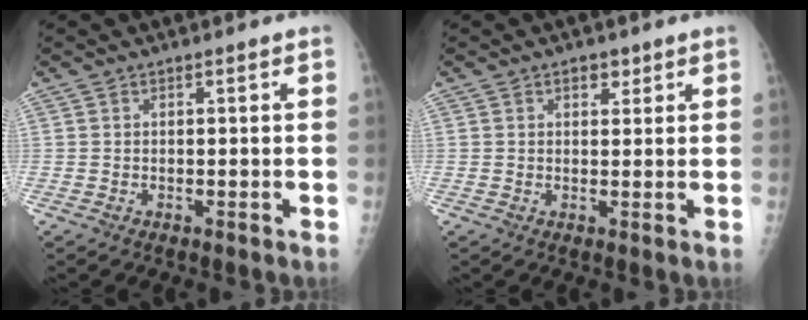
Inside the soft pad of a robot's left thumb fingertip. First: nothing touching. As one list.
[{"total": 2.3, "force": [1.3, 1.5, 1.1], "torque": [0.002, -0.005, 0.018]}]